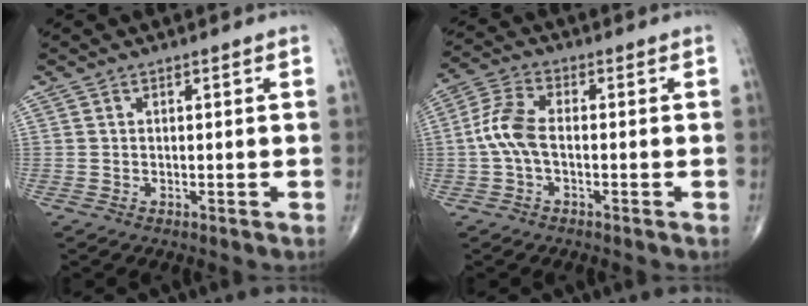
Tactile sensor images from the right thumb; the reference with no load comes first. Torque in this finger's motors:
{"motor_torque": [0.96, 0.90, 0.90, -0.22, 0.09]}